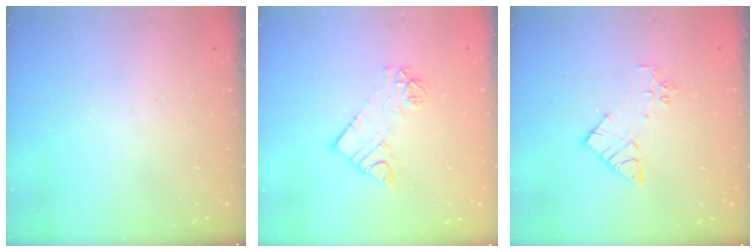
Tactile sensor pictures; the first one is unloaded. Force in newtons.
{"total": 9.4, "press": 9.4, "slide": 0.7}
{"total": 8.8, "press": 8.8, "slide": 0.7}